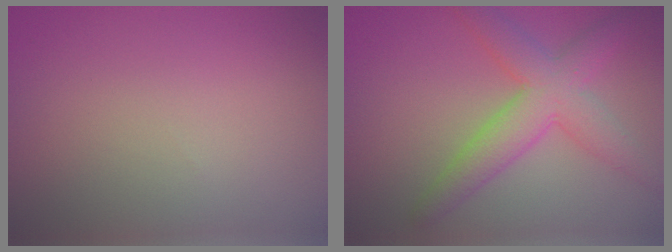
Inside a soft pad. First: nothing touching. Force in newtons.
{"total": 5.6, "press": 5.6, "slide": 0.1}